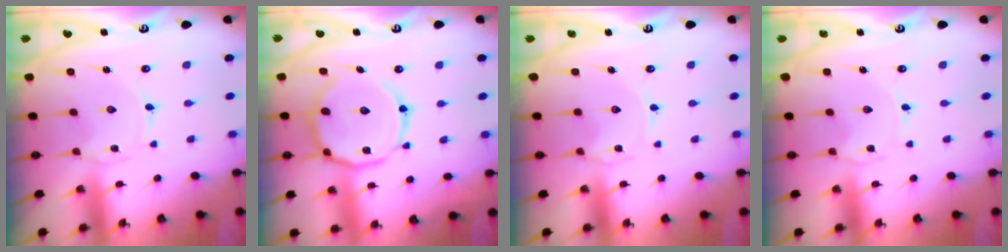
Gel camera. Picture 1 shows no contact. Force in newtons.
{"total": 14.2, "press": 14.2, "slide": 0.7}
{"total": 0.6, "press": 0.6, "slide": 0.2}
{"total": 0.0}